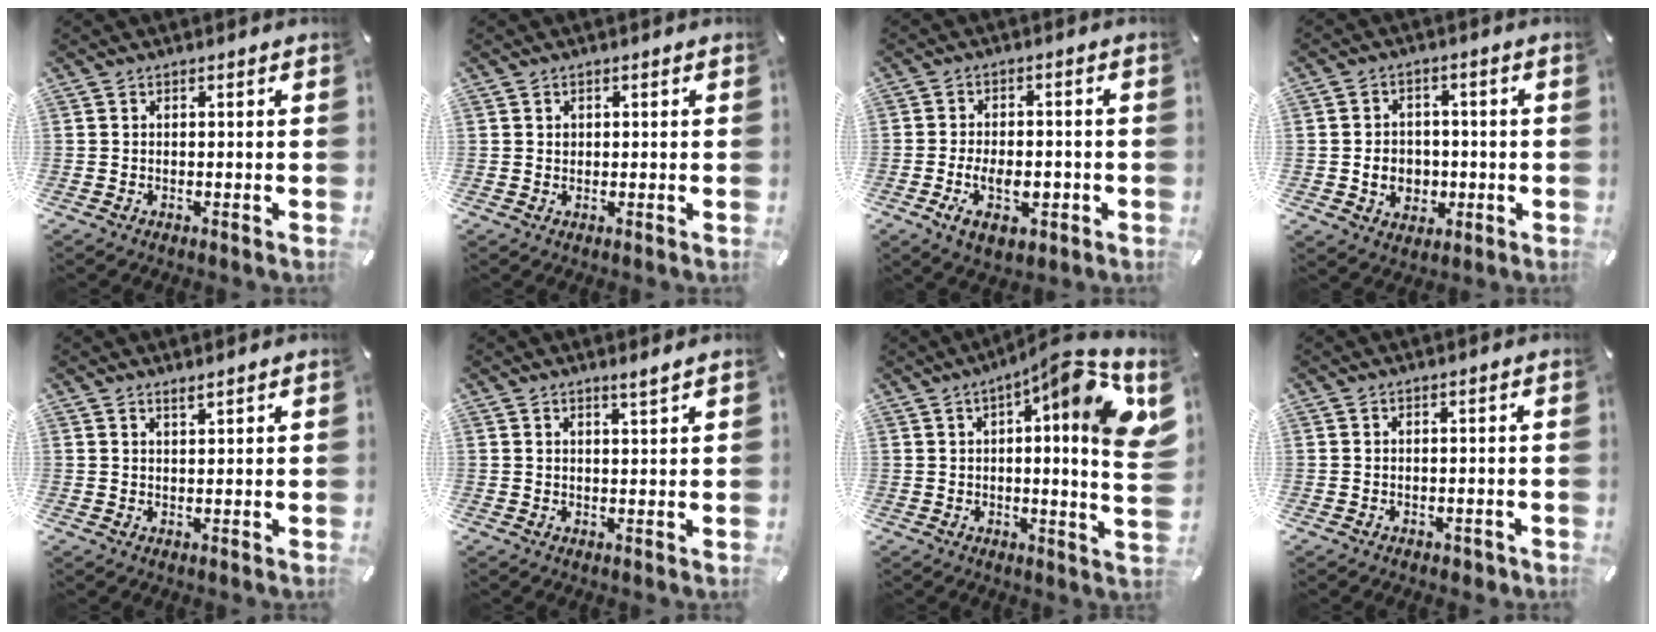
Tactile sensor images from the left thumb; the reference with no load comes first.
{"total": 0.8, "force": [0.2, 0.7, 0.1], "torque": [0.007, 0.001, 0.002]}
{"total": 9.1, "force": [-2.9, 5.5, 6.6], "torque": [-0.103, 0.009, -0.045]}
{"total": 7.0, "force": [-1.2, 6.1, 3.2], "torque": [-0.055, 0.010, -0.019]}
{"total": 1.2, "force": [1.1, -0.1, 0.5], "torque": [-0.011, -0.002, 0.021]}
{"total": 1.9, "force": [1.6, -0.2, 1.1], "torque": [-0.022, -0.002, 0.029]}
{"total": 15.3, "force": [5.9, 2.3, 14.0], "torque": [-0.190, -0.048, 0.080]}
{"total": 1.2, "force": [-0.7, 0.9, 0.4], "torque": [-0.008, 0.005, -0.016]}